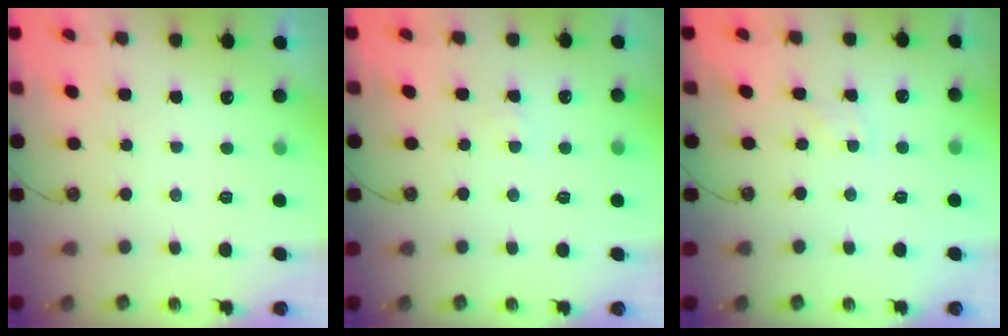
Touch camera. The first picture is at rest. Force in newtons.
{"total": 4.0, "press": 3.9, "slide": 0.6}
{"total": 3.1, "press": 3.0, "slide": 0.5}